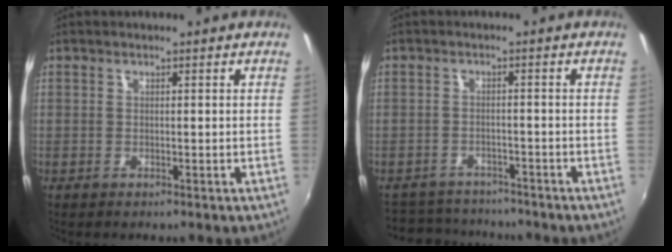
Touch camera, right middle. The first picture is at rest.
{"total": 8.6, "force": [-7.8, 3.1, 1.6], "torque": [-0.048, 0.010, -0.119]}